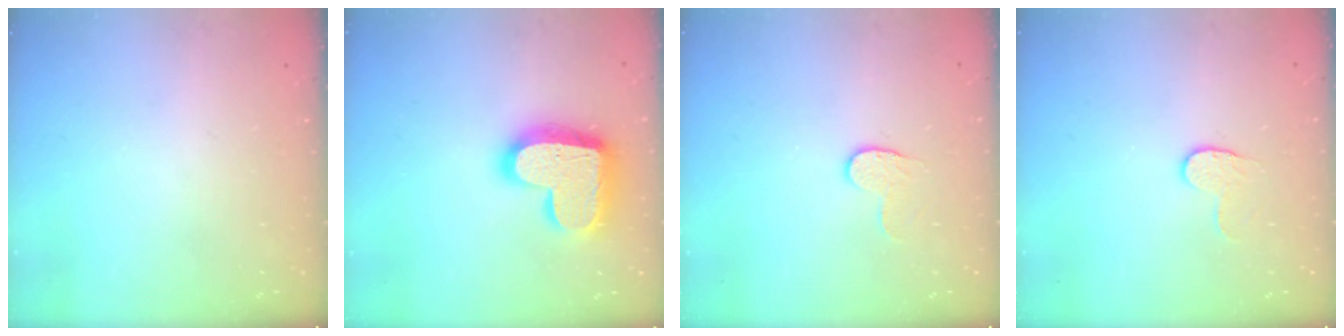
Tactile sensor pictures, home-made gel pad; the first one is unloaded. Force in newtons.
{"total": 19.5, "press": 19.5, "slide": 1.4}
{"total": 4.1, "press": 4.1, "slide": 0.4}
{"total": 4.1, "press": 4.1, "slide": 0.4}